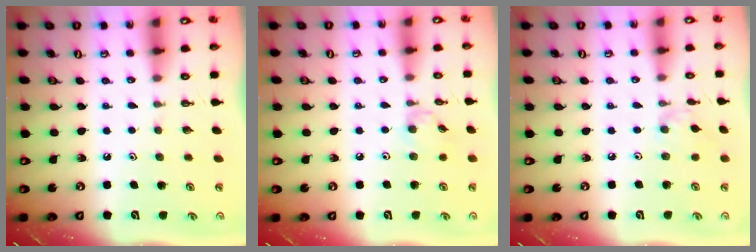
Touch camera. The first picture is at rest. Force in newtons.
{"total": 5.8, "press": 5.8, "slide": 0.4}
{"total": 2.8, "press": 2.7, "slide": 0.6}